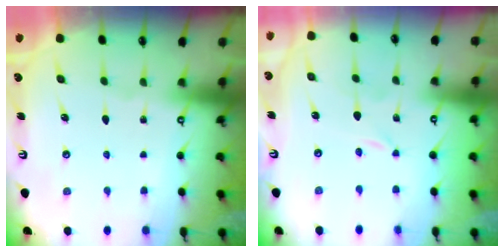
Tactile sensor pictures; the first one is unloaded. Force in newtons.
{"total": 0.0}